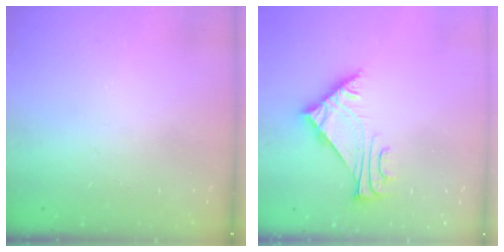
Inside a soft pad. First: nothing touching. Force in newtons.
{"total": 5.7, "press": 5.6, "slide": 0.7}